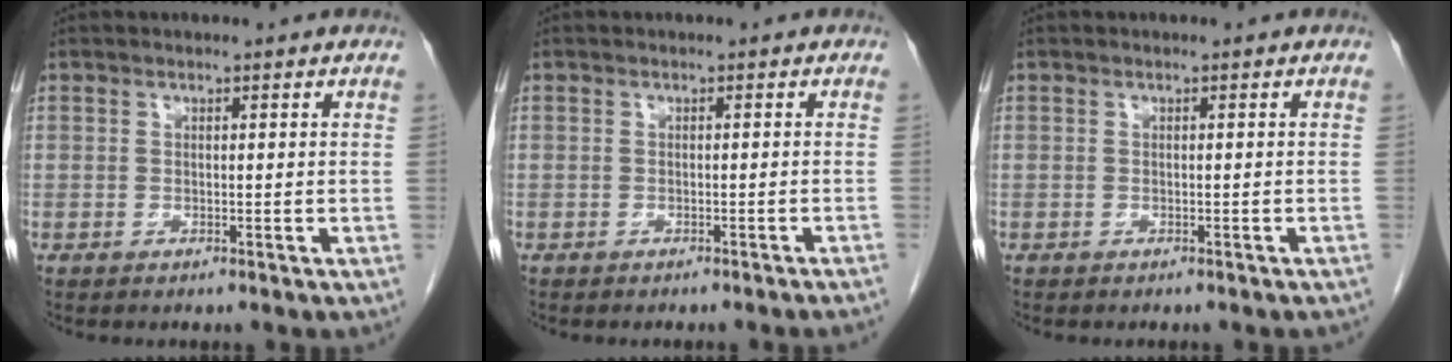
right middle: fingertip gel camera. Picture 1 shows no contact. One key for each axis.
{"total": 2.3, "fx": -2.0, "fy": -0.4, "fz": 1.0, "tx": -0.017, "ty": 0.008, "tz": -0.024}
{"total": 1.7, "fx": -1.5, "fy": 0.6, "fz": 0.7, "tx": -0.014, "ty": -0.002, "tz": -0.016}